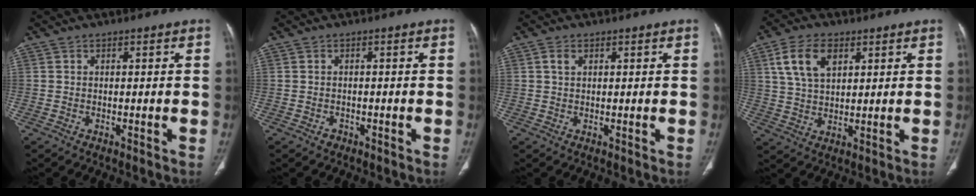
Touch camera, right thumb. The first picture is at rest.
{"total": 0.9, "force": [-0.5, 0.7, 0.2], "torque": [-0.001, 0.005, -0.010]}
{"total": 1.8, "force": [0.8, 1.1, 1.2], "torque": [-0.024, 0.002, 0.017]}
{"total": 9.1, "force": [3.9, 5.4, 6.2], "torque": [-0.111, -0.008, 0.077]}